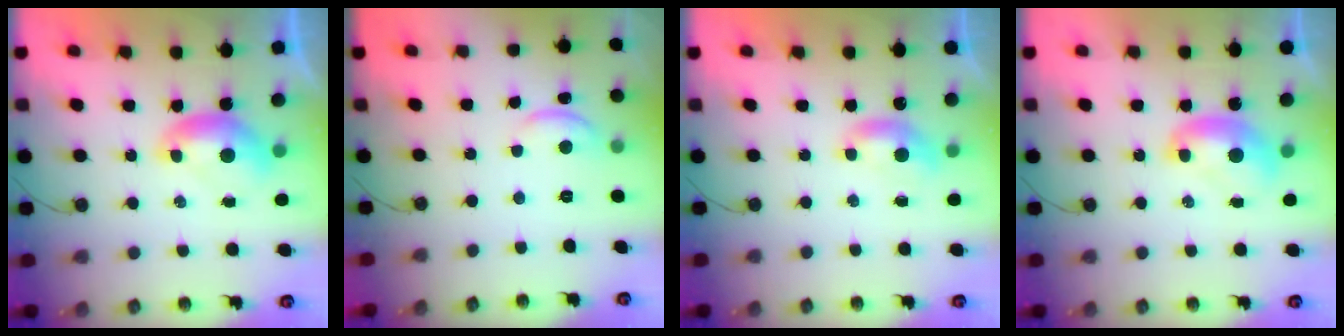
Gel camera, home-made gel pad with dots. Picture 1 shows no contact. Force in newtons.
{"total": 2.2, "press": 2.1, "slide": 0.5}
{"total": 1.6, "press": 1.5, "slide": 0.5}
{"total": 1.4, "press": 1.4, "slide": 0.3}